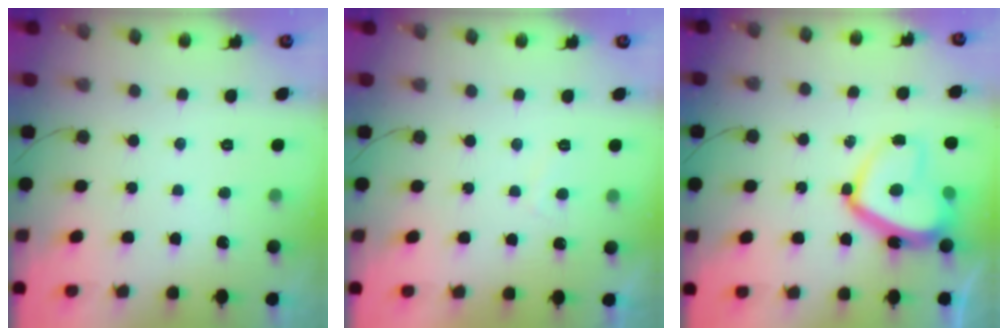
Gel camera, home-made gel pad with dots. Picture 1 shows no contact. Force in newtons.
{"total": 1.6, "press": 1.4, "slide": 0.7}
{"total": 14.9, "press": 14.8, "slide": 1.4}